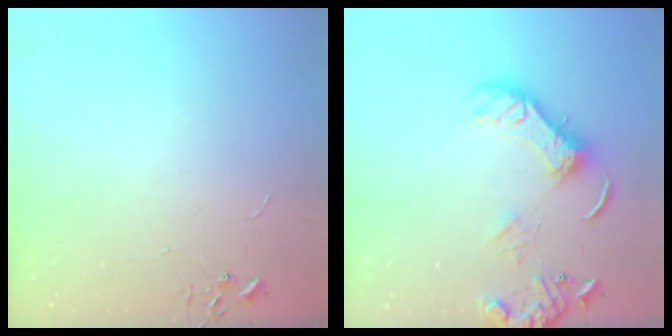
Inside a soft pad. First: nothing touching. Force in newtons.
{"total": 13.6, "press": 13.4, "slide": 1.8}